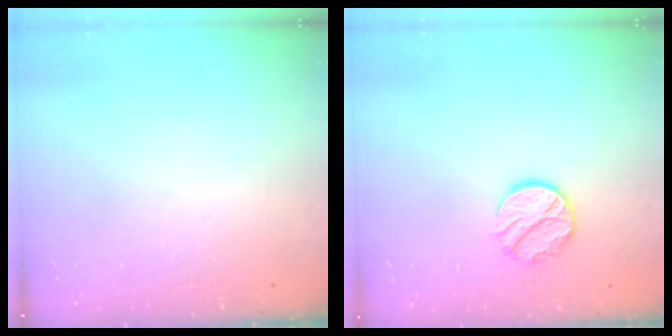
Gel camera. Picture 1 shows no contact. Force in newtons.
{"total": 10.1, "press": 10.1, "slide": 0.4}